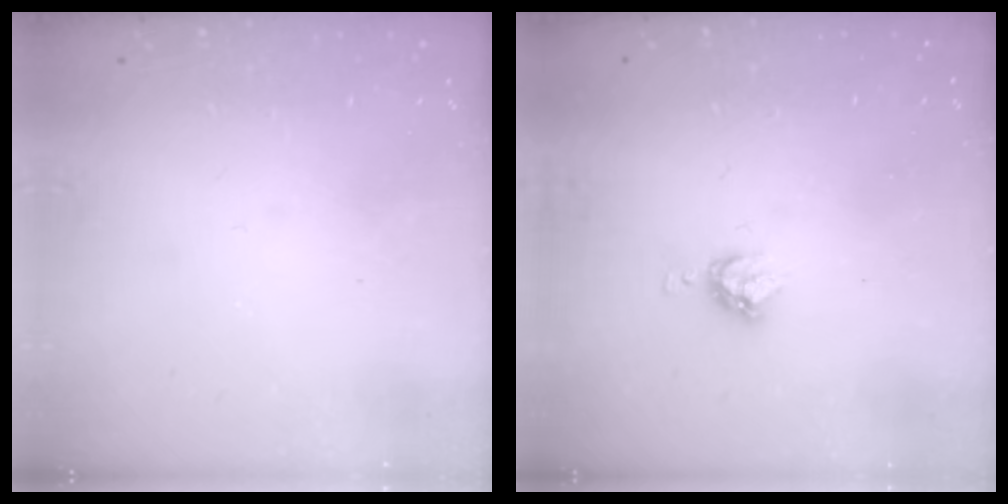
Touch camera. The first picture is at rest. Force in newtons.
{"total": 5.1, "press": 5.1, "slide": 0.7}